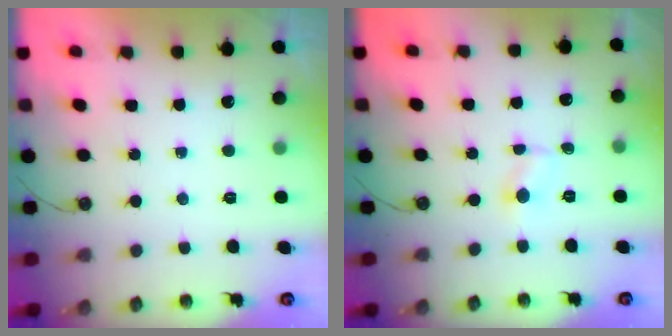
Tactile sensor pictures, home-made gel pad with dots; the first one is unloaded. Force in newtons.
{"total": 2.1, "press": 2.1, "slide": 0.2}